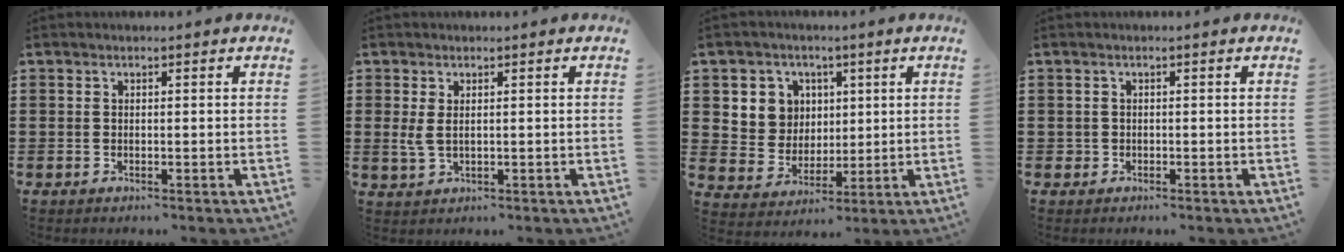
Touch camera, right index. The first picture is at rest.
{"total": 2.7, "force": [0.8, 1.1, 2.3], "torque": [-0.064, -0.001, 0.009]}
{"total": 7.1, "force": [2.6, 6.5, 1.3], "torque": [-0.053, 0.008, 0.050]}
{"total": 0.8, "force": [-0.1, 0.7, 0.1], "torque": [-0.004, 0.006, -0.004]}